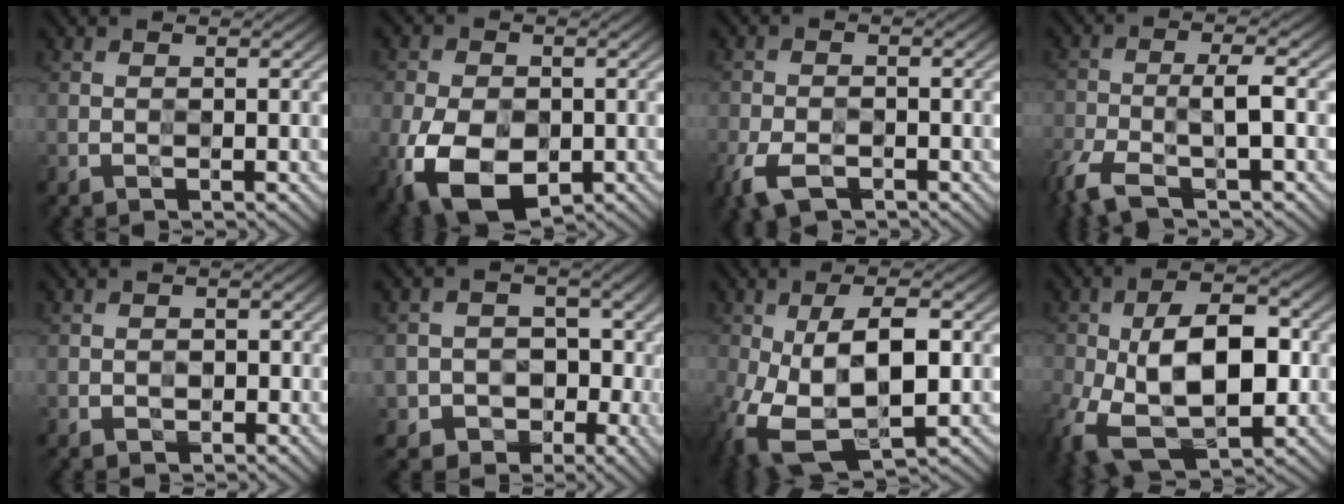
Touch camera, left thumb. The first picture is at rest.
{"total": 11.6, "force": [-4.0, 7.0, 8.4], "torque": [-0.189, -0.029, -0.070]}
{"total": 5.5, "force": [-3.3, 2.7, 3.5], "torque": [-0.077, -0.009, -0.067]}
{"total": 6.9, "force": [-3.8, 1.4, 5.6], "torque": [-0.116, 0.000, -0.088]}
{"total": 1.2, "force": [-0.2, 1.1, 0.5], "torque": [-0.009, -0.009, -0.004]}
{"total": 7.8, "force": [-2.4, 7.0, 2.5], "torque": [-0.033, -0.014, -0.054]}
{"total": 13.4, "force": [-2.8, 6.8, 11.1], "torque": [-0.234, -0.026, -0.043]}
{"total": 14.9, "force": [-3.1, 8.2, 12.0], "torque": [-0.238, -0.022, -0.051]}